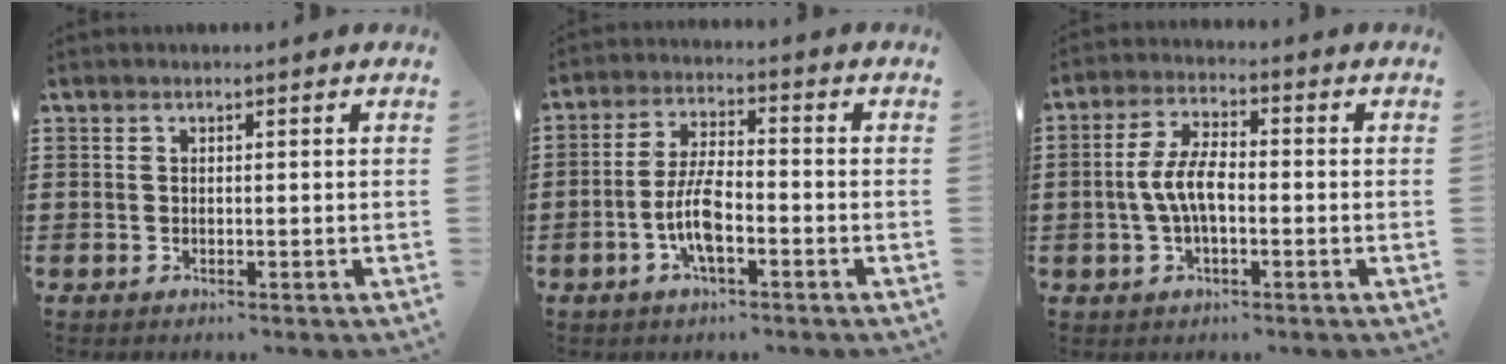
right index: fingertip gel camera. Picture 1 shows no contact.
{"total": 7.0, "force": [-2.4, 2.4, 6.1], "torque": [-0.136, -0.004, -0.050]}
{"total": 6.4, "force": [-0.8, 2.8, 5.7], "torque": [-0.129, -0.001, -0.022]}